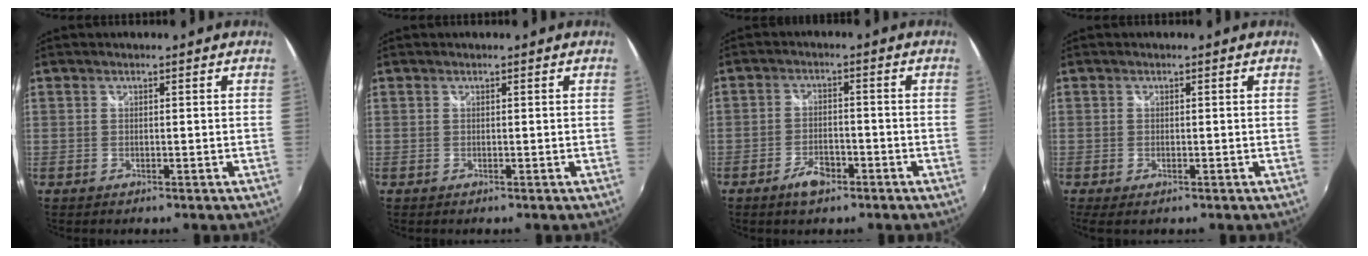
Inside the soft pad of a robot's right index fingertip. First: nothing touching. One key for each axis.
{"total": 0.0}
{"total": 5.0, "fx": -3.2, "fy": 2.4, "fz": 3.1, "tx": -0.070, "ty": -0.001, "tz": -0.054}
{"total": 2.1, "fx": -0.7, "fy": 1.0, "fz": 1.7, "tx": -0.036, "ty": -0.008, "tz": -0.011}